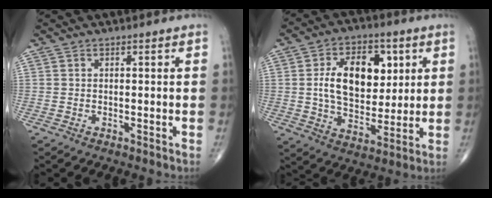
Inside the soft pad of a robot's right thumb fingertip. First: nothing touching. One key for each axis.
{"total": 15.8, "fx": 3.3, "fy": 10.0, "fz": 11.8, "tx": -0.147, "ty": -0.009, "tz": 0.057}